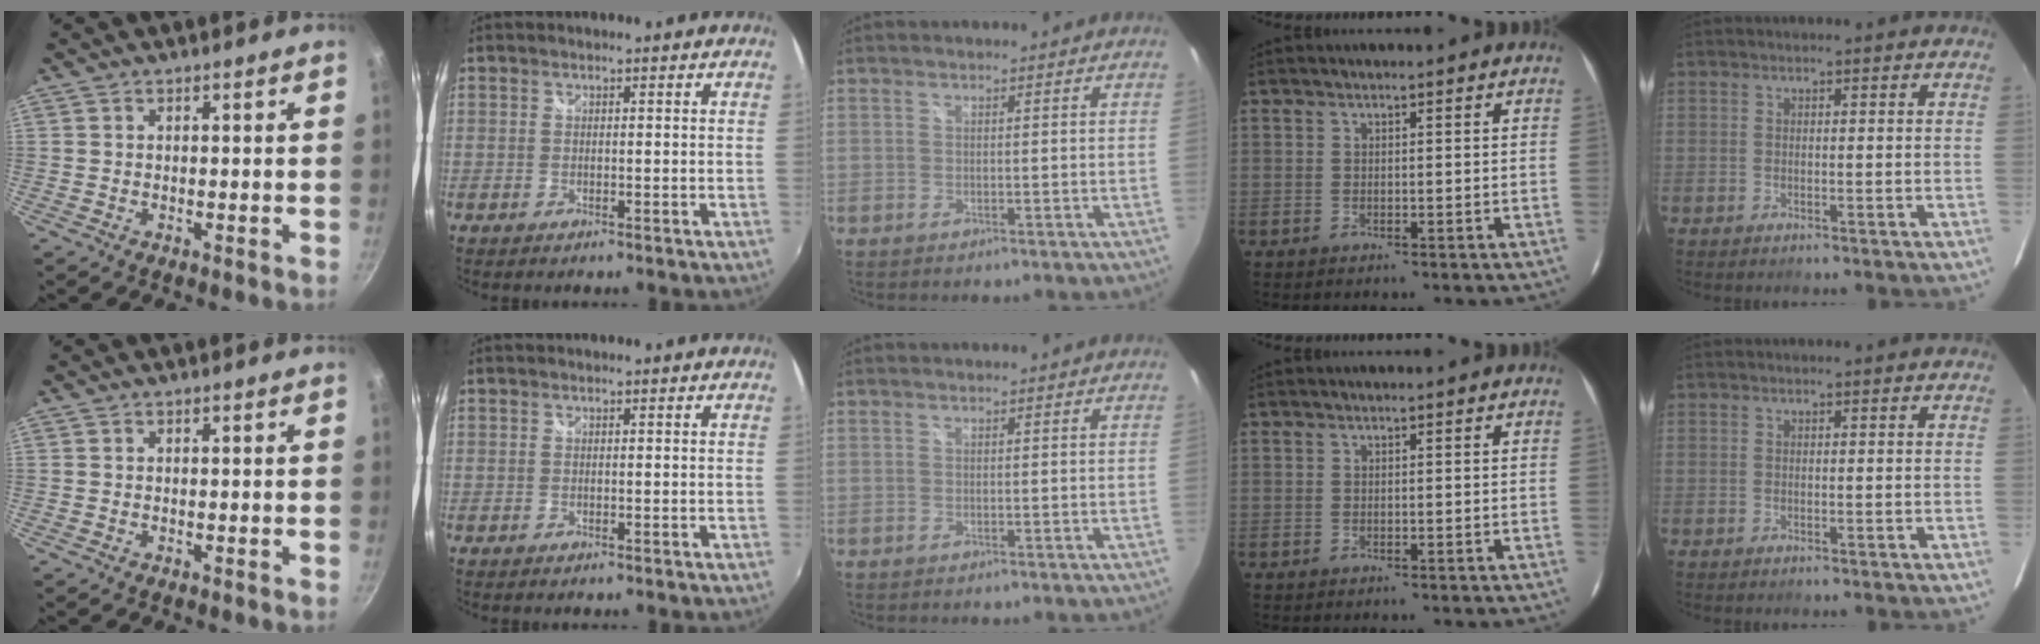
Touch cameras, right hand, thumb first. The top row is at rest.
{}